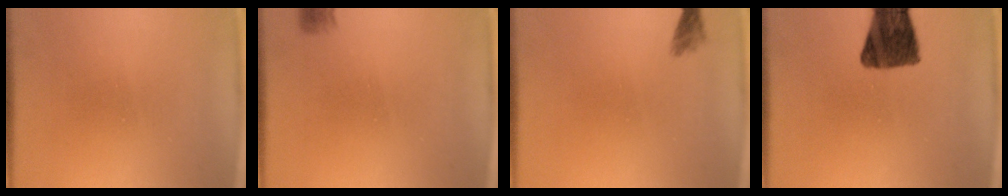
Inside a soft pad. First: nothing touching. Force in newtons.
{"total": 2.9}
{"total": 1.6}
{"total": 10.7}